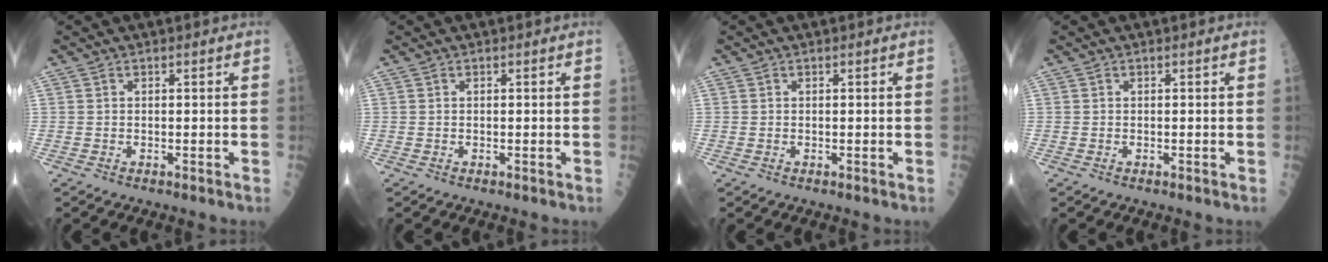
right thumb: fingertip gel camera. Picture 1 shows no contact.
{"total": 0.0}
{"total": 0.0}
{"total": 0.0}